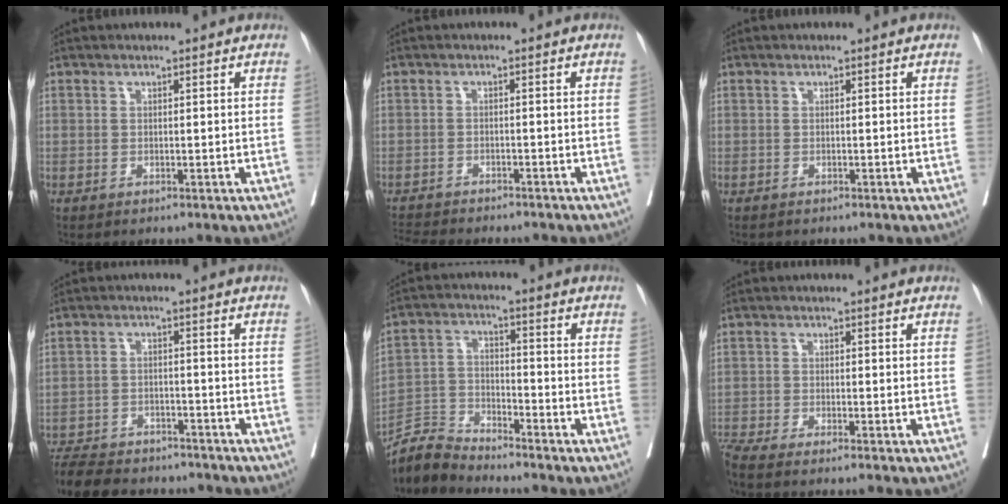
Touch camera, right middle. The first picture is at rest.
{"total": 7.5, "force": [-6.9, 1.3, 2.8], "torque": [-0.040, 0.004, -0.096]}
{"total": 0.0}
{"total": 15.7, "force": [-14.0, 4.5, 5.5], "torque": [-0.128, -0.005, -0.201]}
{"total": 7.0, "force": [-7.0, 0.2, 0.1], "torque": [-0.007, 0.003, -0.138]}
{"total": 8.1, "force": [-7.2, -1.1, 3.6], "torque": [-0.040, -0.011, -0.120]}